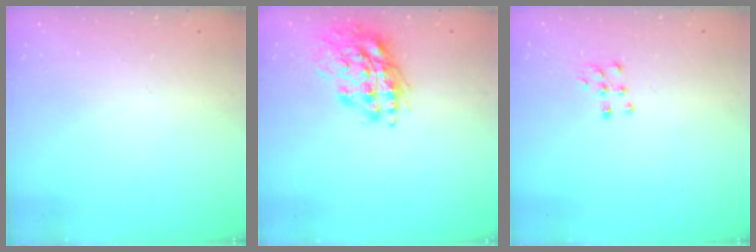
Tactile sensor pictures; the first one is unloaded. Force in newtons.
{"total": 18.0, "press": 17.8, "slide": 2.5}
{"total": 7.6, "press": 7.6, "slide": 0.5}